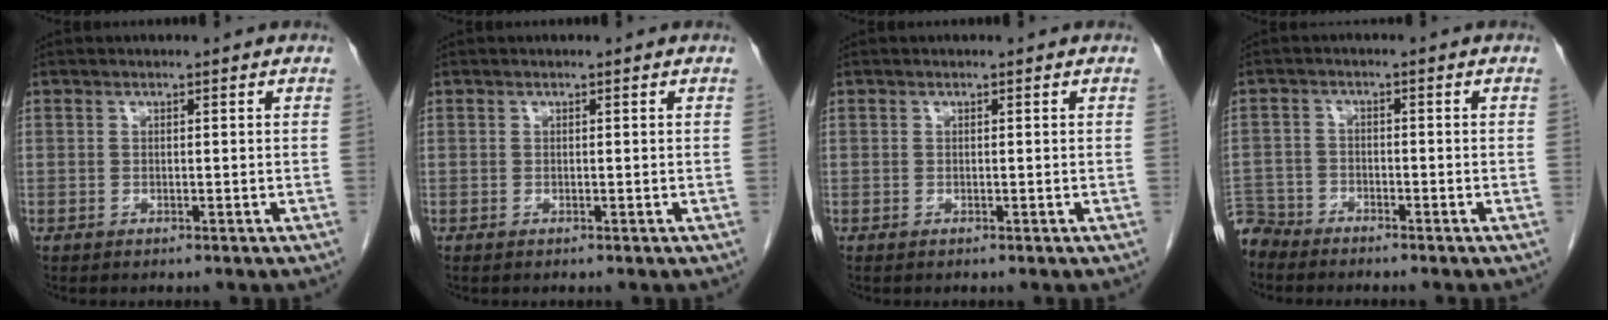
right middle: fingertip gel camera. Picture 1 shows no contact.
{"total": 0.0}
{"total": 0.0}
{"total": 4.7, "force": [-4.5, 1.3, -0.7], "torque": [0.015, -0.007, -0.092]}